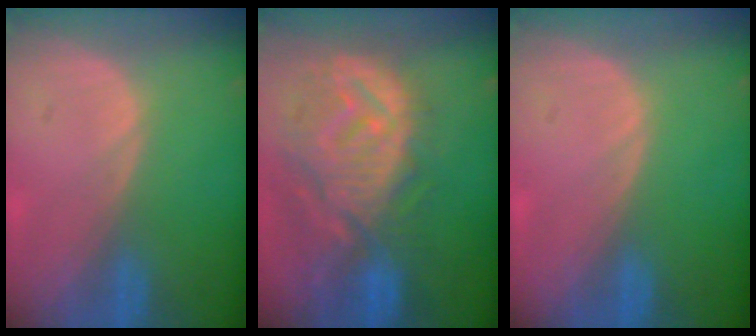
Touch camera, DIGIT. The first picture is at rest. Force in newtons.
{"total": 12.3, "press": 11.0, "slide": 5.4}
{"total": 0.0}